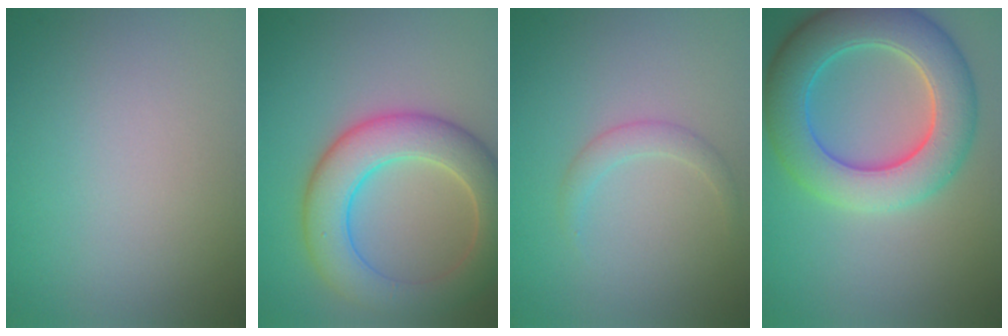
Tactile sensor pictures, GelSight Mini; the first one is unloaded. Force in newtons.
{"total": 7.3, "press": 7.3, "slide": 0.4}
{"total": 1.4, "press": 1.4, "slide": 0.1}
{"total": 8.5, "press": 8.4, "slide": 0.4}